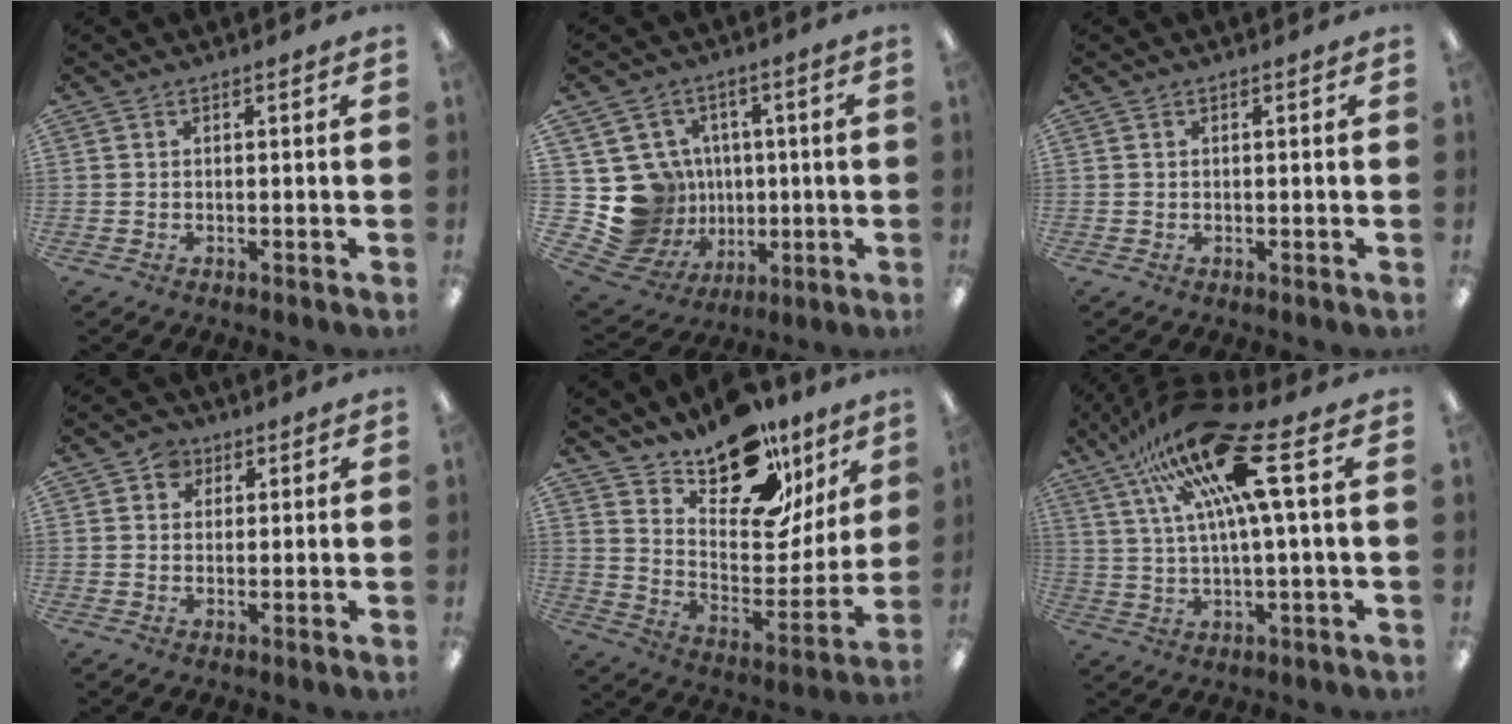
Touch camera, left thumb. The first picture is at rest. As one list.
[{"total": 15.2, "force": [0.8, 14.6, 4.0], "torque": [-0.111, -0.014, 0.051]}, {"total": 0.0}, {"total": 3.8, "force": [2.0, 3.1, 1.1], "torque": [-0.020, 0.006, 0.035]}, {"total": 17.7, "force": [14.1, 7.8, 7.3], "torque": [-0.106, -0.110, 0.247]}, {"total": 19.8, "force": [9.7, 4.4, 16.7], "torque": [-0.312, -0.032, 0.152]}]